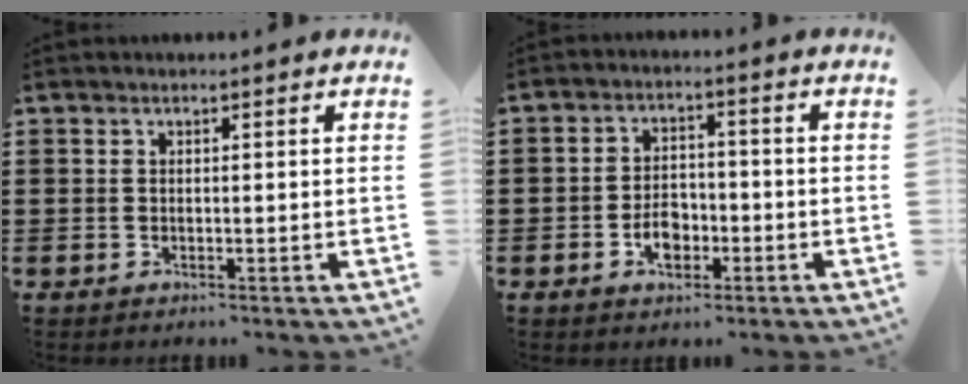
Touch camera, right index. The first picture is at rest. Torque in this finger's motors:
{"motor_torque": [2.14, 0.00, 0.57, 0.01]}